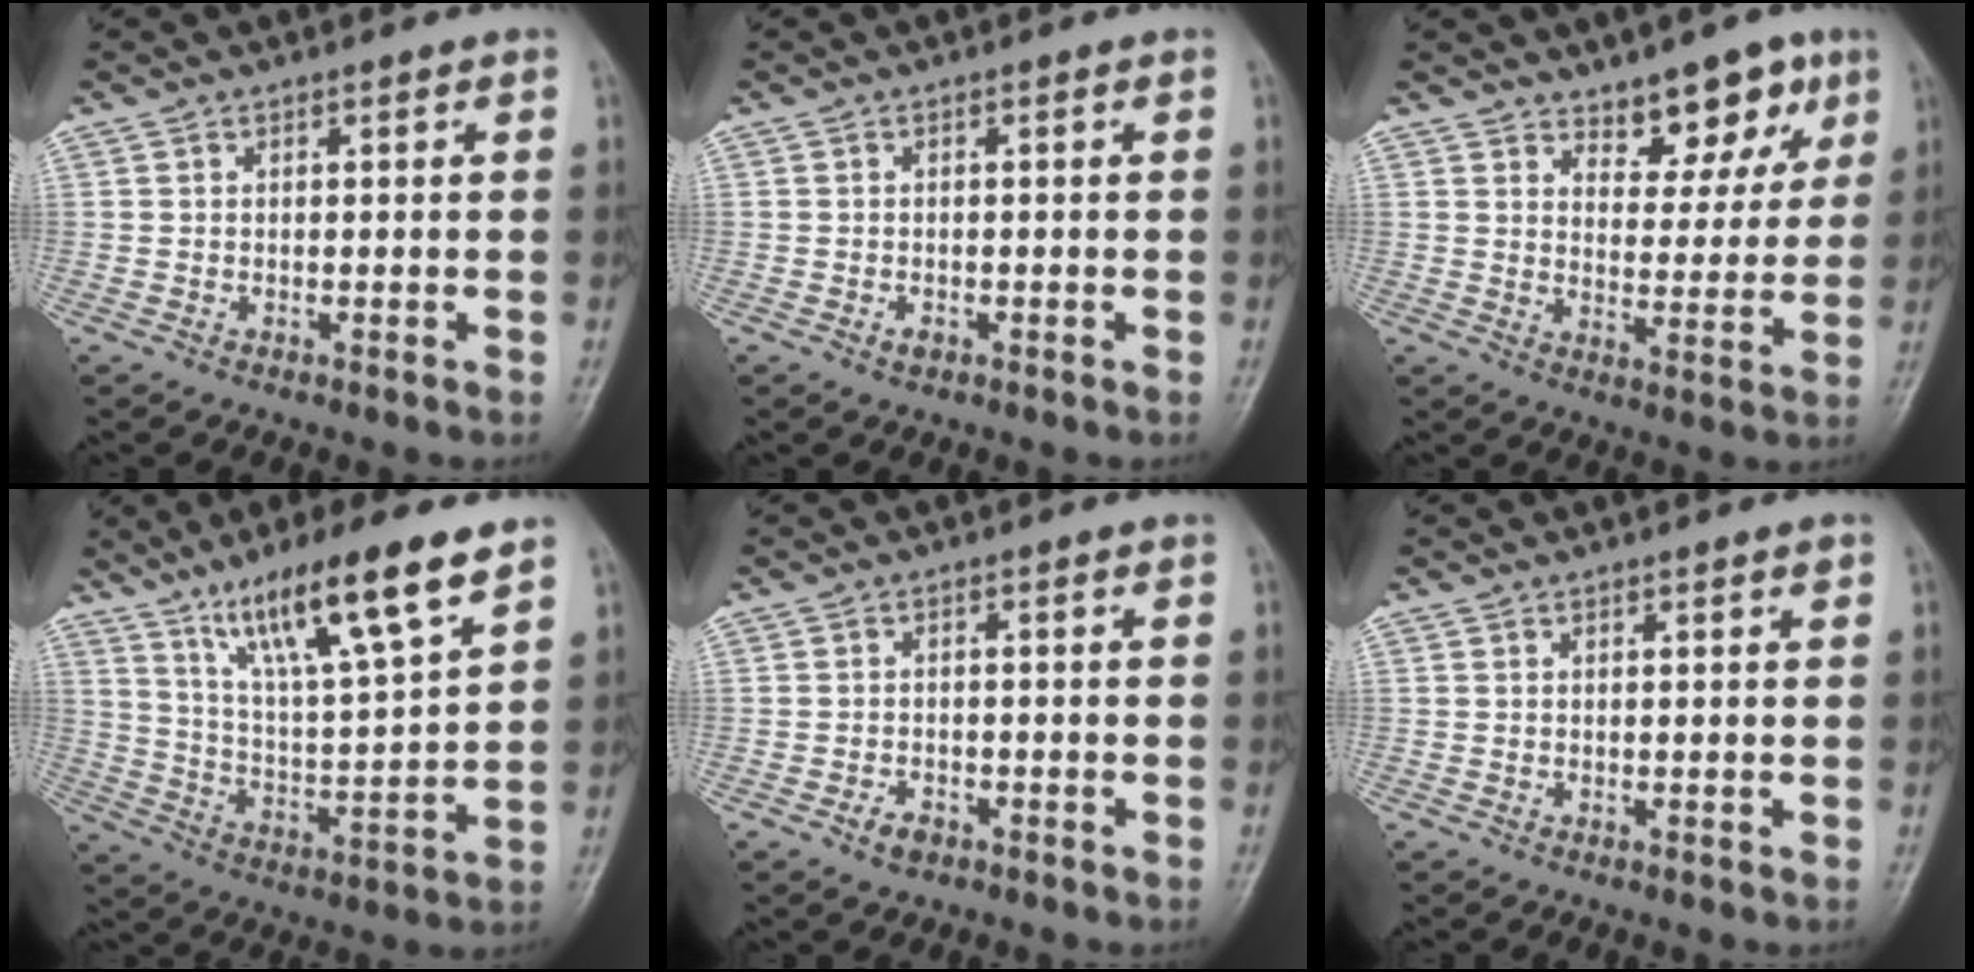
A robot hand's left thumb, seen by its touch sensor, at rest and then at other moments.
{"total": 1.1, "force": [-0.5, 0.7, 0.6], "torque": [-0.008, 0.000, -0.007]}
{"total": 8.8, "force": [5.9, 4.5, 4.6], "torque": [-0.021, -0.037, 0.087]}
{"total": 16.8, "force": [10.6, 2.5, 12.8], "torque": [-0.214, -0.046, 0.193]}
{"total": 2.3, "force": [-1.3, 1.5, 1.3], "torque": [-0.020, 0.005, -0.020]}
{"total": 0.9, "force": [0.6, 0.2, 0.7], "torque": [-0.010, -0.001, 0.008]}